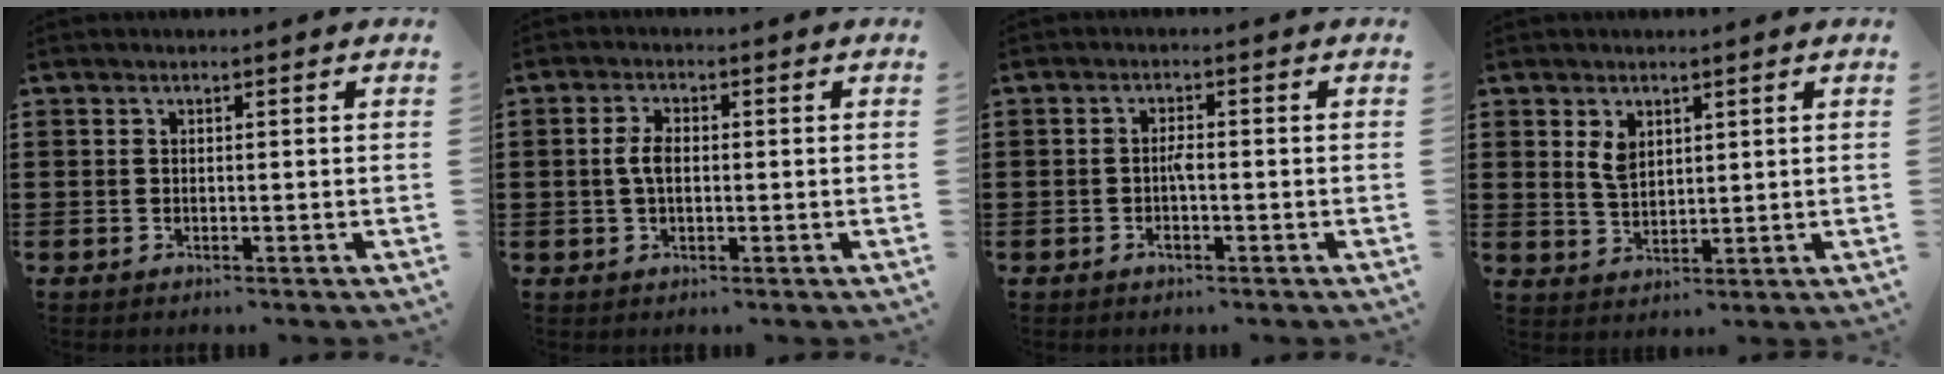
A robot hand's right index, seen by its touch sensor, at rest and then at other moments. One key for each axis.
{"total": 3.4, "fx": 0.1, "fy": 1.7, "fz": 2.9, "tx": -0.066, "ty": 0.004, "tz": -0.003}
{"total": 2.0, "fx": -0.6, "fy": 0.6, "fz": 1.8, "tx": -0.035, "ty": 0.004, "tz": -0.011}
{"total": 3.3, "fx": 1.8, "fy": 2.1, "fz": 1.9, "tx": -0.045, "ty": 0.006, "tz": 0.032}